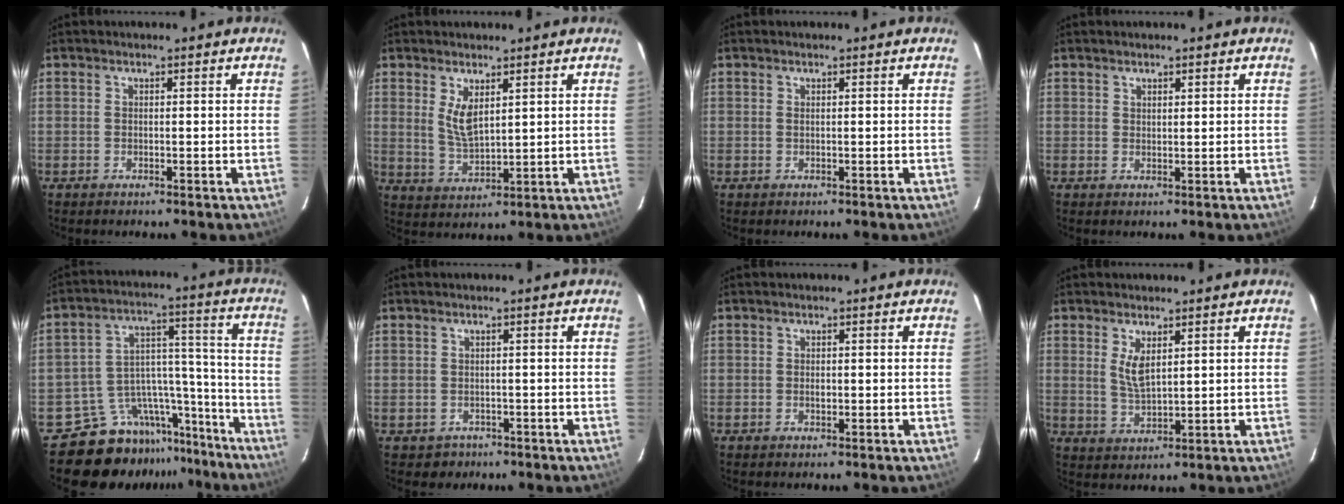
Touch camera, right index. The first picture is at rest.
{"total": 5.4, "force": [2.3, 2.2, 4.3], "torque": [-0.078, -0.011, 0.051]}
{"total": 0.0}
{"total": 1.1, "force": [0.9, 0.5, 0.4], "torque": [-0.004, 0.001, 0.016]}
{"total": 15.9, "force": [-14.3, 6.8, 0.8], "torque": [-0.006, 0.082, -0.217]}
{"total": 2.8, "force": [-1.0, 2.6, 0.1], "torque": [-0.003, 0.007, -0.008]}
{"total": 0.8, "force": [-0.1, 0.6, 0.5], "torque": [-0.007, 0.000, -0.001]}
{"total": 4.7, "force": [1.9, 1.9, 3.8], "torque": [-0.070, -0.007, 0.040]}